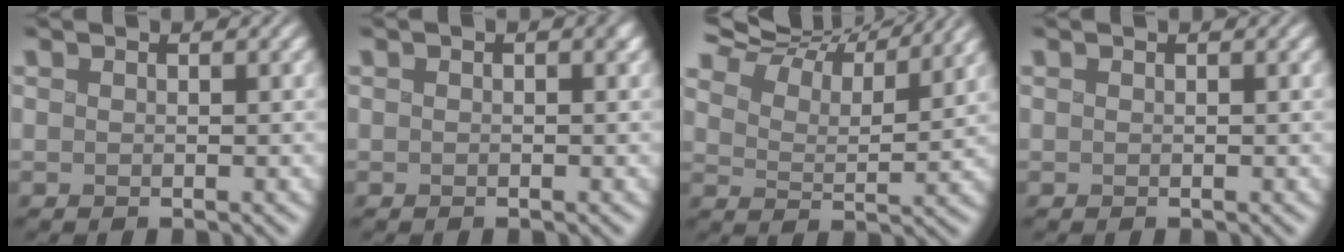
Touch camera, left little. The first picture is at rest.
{"total": 0.9, "force": [0.0, 0.5, 0.7], "torque": [-0.005, 0.001, 0.001]}
{"total": 10.2, "force": [9.2, 2.1, 4.0], "torque": [-0.087, 0.010, 0.119]}
{"total": 0.0}